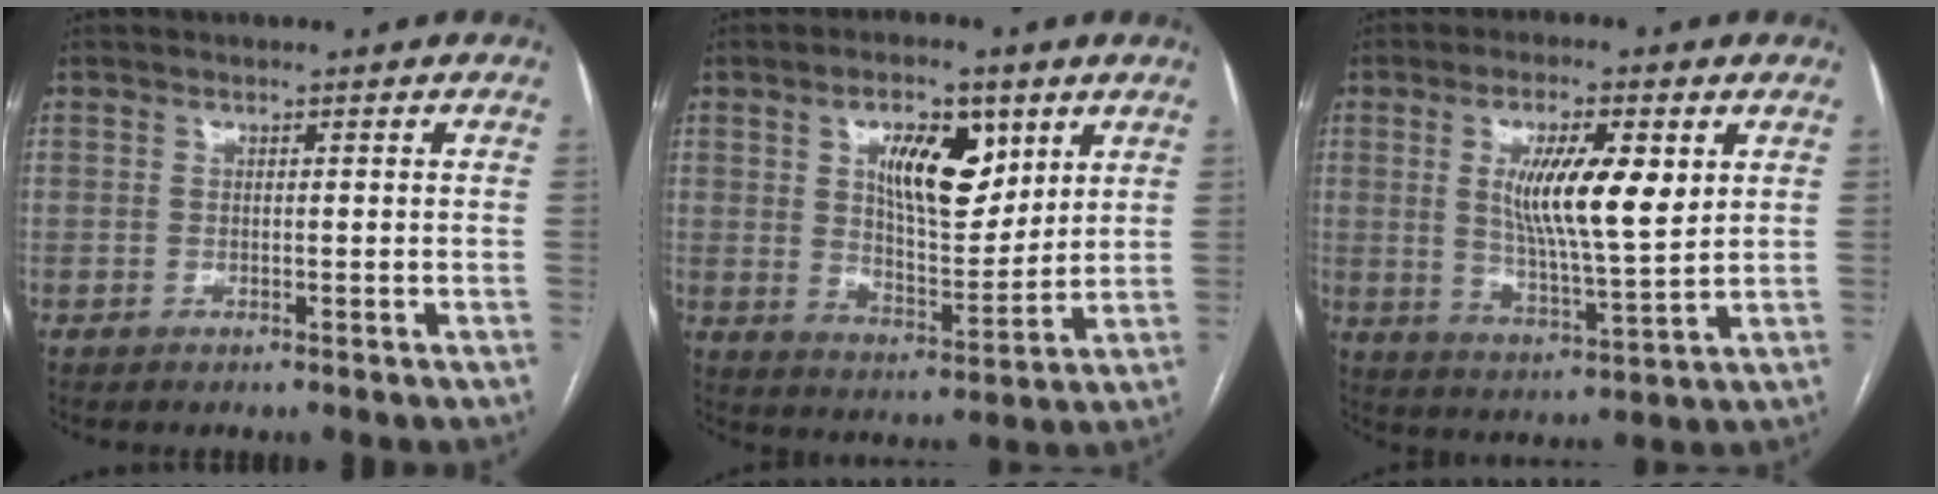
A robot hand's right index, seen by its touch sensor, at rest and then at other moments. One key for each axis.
{"total": 11.4, "fx": 4.8, "fy": 4.9, "fz": 9.1, "tx": -0.148, "ty": 0.006, "tz": 0.088}
{"total": 11.4, "fx": 3.1, "fy": 1.9, "fz": 10.8, "tx": -0.193, "ty": -0.004, "tz": 0.055}